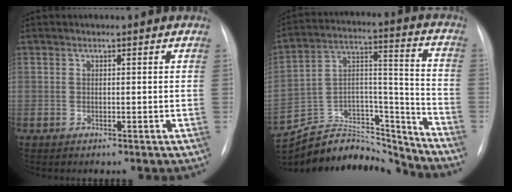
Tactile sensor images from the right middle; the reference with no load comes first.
{"total": 22.2, "force": [-21.2, 5.5, 3.8], "torque": [-0.104, 0.045, -0.341]}